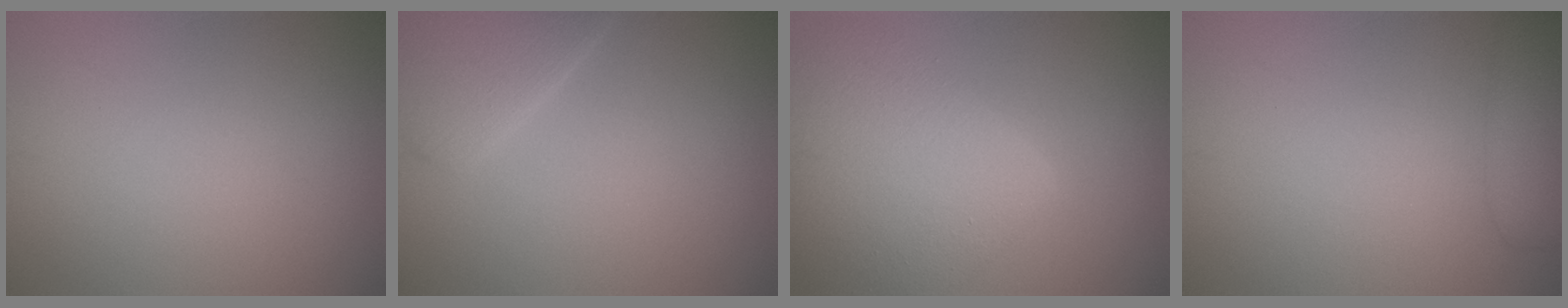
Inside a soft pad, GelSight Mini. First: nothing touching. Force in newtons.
{"total": 3.1, "press": 3.1, "slide": 0.1}
{"total": 7.8, "press": 7.8, "slide": 0.6}
{"total": 2.8, "press": 2.8, "slide": 0.1}